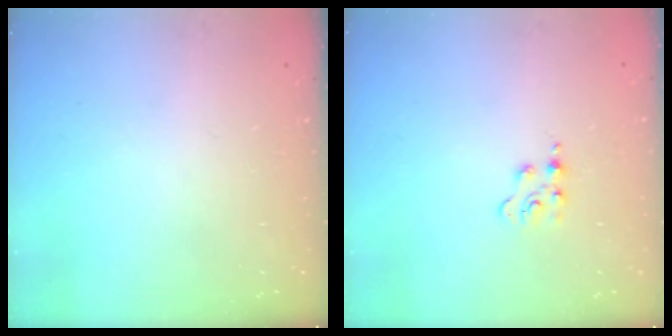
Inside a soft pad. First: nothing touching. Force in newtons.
{"total": 3.5, "press": 3.5, "slide": 0.6}